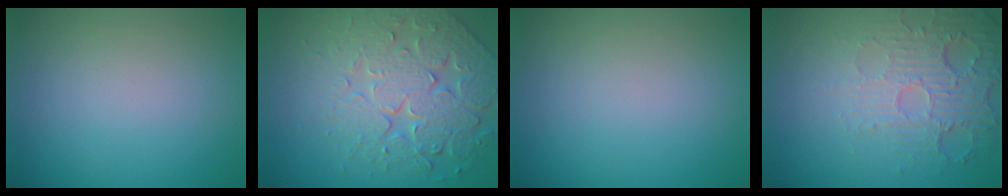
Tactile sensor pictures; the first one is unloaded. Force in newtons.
{"total": 7.2, "press": 5.8, "slide": 4.2}
{"total": 0.0}
{"total": 6.0, "press": 3.6, "slide": 4.8}